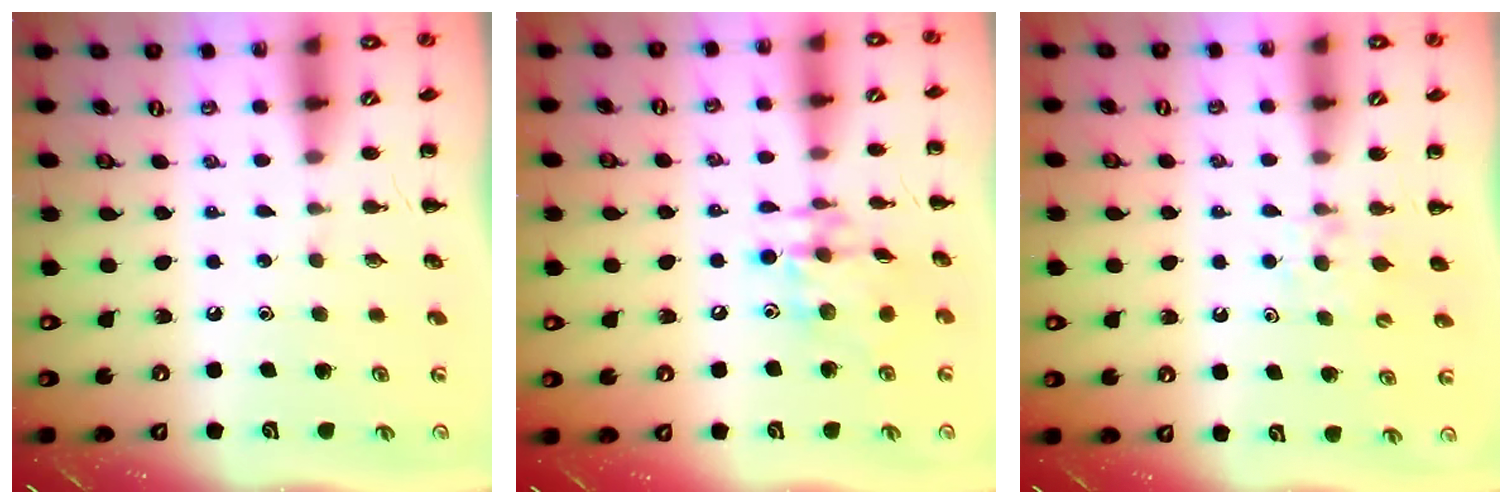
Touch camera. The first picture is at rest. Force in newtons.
{"total": 13.0, "press": 13.0, "slide": 1.6}
{"total": 4.7, "press": 4.4, "slide": 1.4}